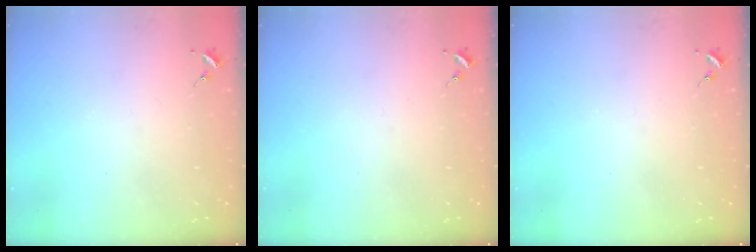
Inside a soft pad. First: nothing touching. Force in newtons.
{"total": 0.0}
{"total": 0.0}